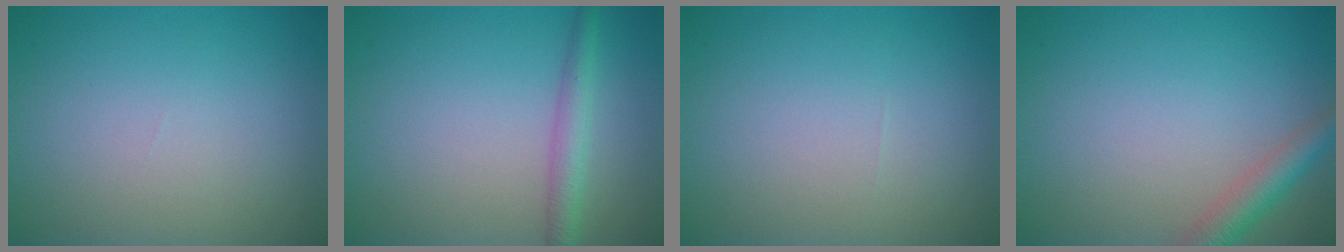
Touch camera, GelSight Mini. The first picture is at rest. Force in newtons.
{"total": 2.5, "press": 2.5, "slide": 0.1}
{"total": 0.0}
{"total": 2.9, "press": 2.9, "slide": 0.1}